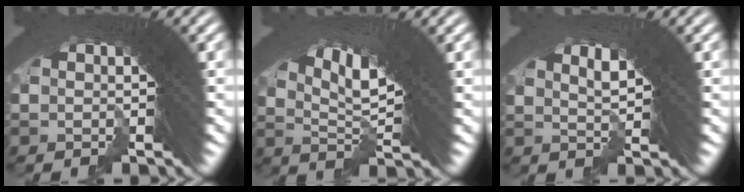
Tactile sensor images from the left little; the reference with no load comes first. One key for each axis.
{"total": 7.8, "fx": 1.7, "fy": 3.7, "fz": 6.6, "tx": -0.119, "ty": -0.007, "tz": 0.030}
{"total": 3.0, "fx": 0.4, "fy": 1.5, "fz": 2.6, "tx": -0.056, "ty": -0.011, "tz": 0.010}